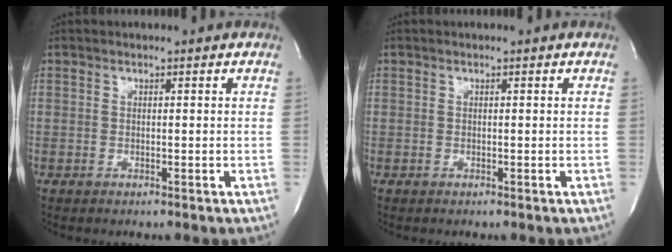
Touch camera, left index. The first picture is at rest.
{"total": 0.0}